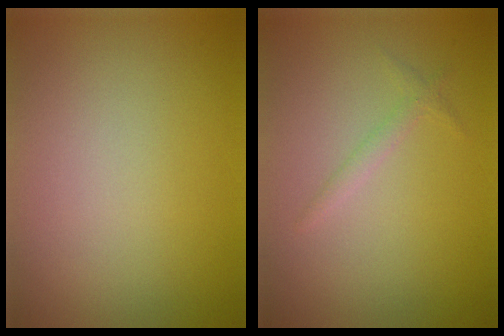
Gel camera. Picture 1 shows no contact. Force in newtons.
{"total": 0.9, "press": 0.9, "slide": 0.1}